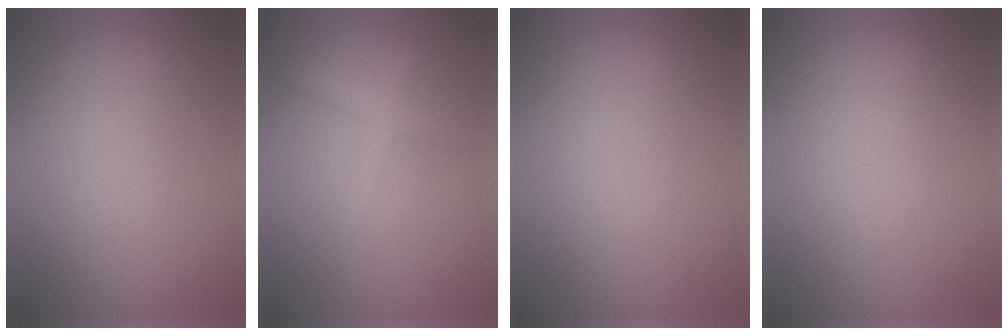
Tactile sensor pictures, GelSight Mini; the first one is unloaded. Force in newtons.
{"total": 2.0, "press": 1.9, "slide": 0.2}
{"total": 0.0}
{"total": 0.0}